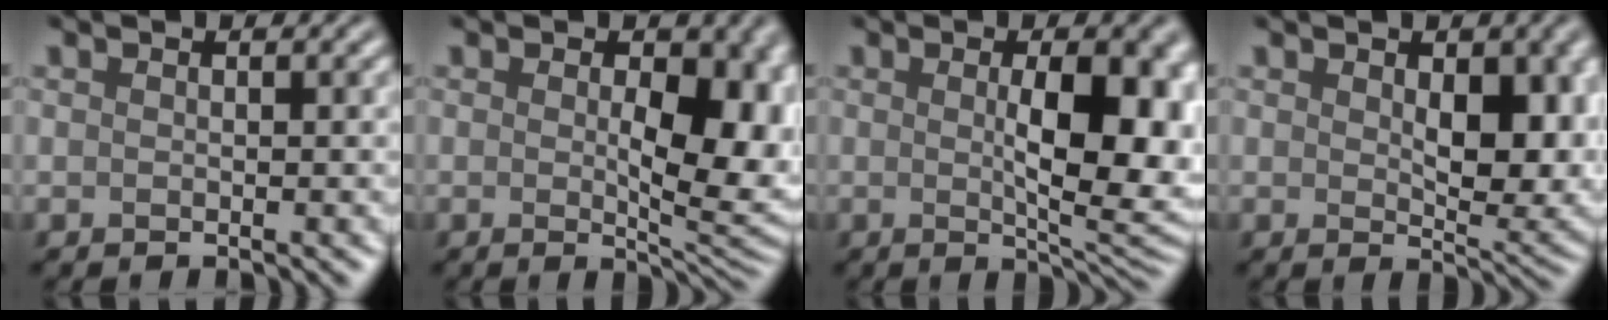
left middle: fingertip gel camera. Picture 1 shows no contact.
{"total": 8.0, "force": [0.2, 3.9, 7.0], "torque": [-0.077, -0.006, 0.009]}
{"total": 8.7, "force": [0.5, 2.6, 8.3], "torque": [-0.112, -0.007, 0.014]}
{"total": 6.7, "force": [0.9, 3.4, 5.7], "torque": [-0.078, -0.011, 0.024]}